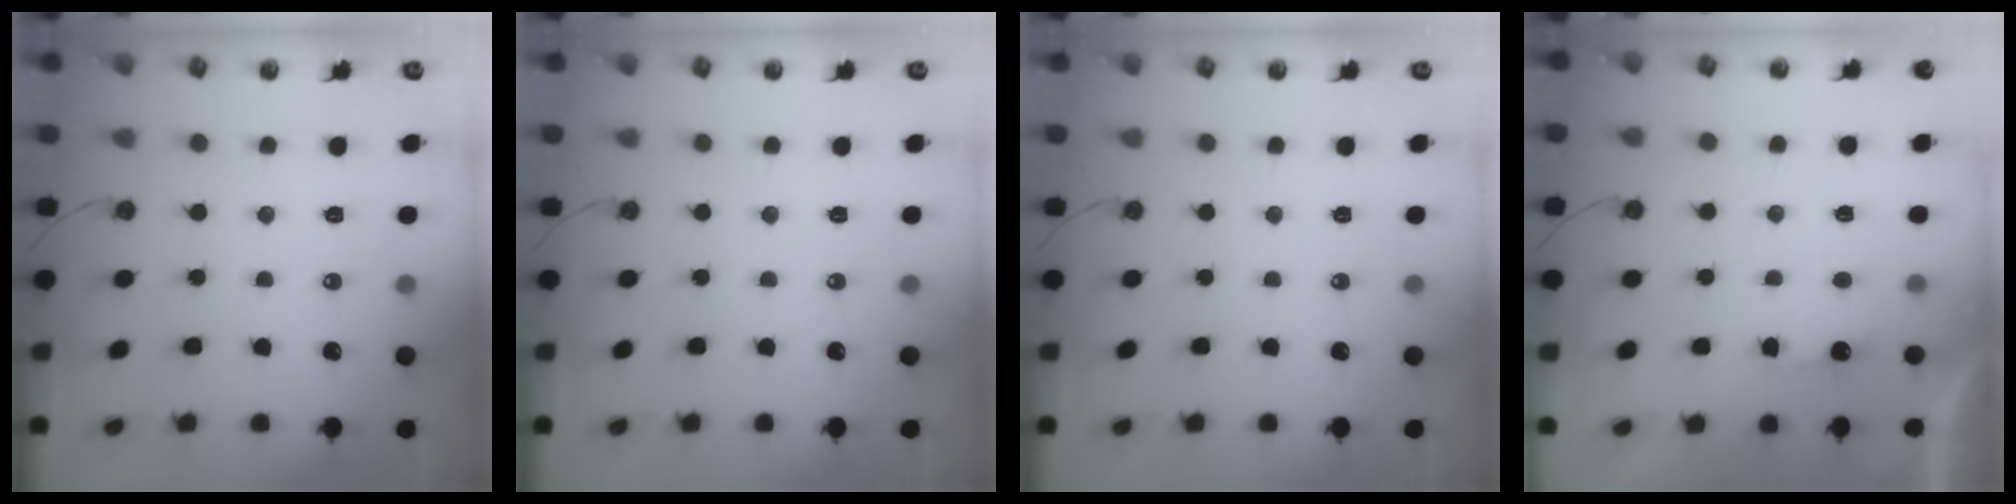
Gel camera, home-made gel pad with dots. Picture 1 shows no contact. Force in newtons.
{"total": 0.0}
{"total": 0.0}
{"total": 1.7, "press": 1.5, "slide": 0.8}